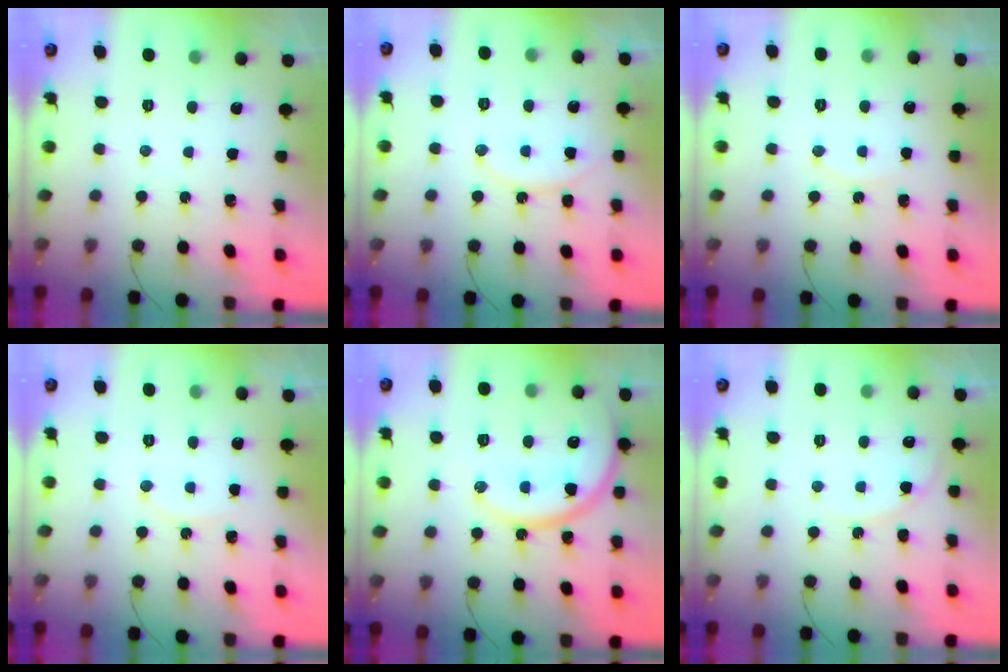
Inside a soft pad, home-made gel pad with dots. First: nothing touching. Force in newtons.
{"total": 10.7, "press": 10.6, "slide": 0.9}
{"total": 4.2, "press": 4.2, "slide": 0.4}
{"total": 4.8, "press": 4.7, "slide": 0.4}
{"total": 17.8, "press": 17.7, "slide": 1.4}
{"total": 6.0, "press": 6.0, "slide": 0.4}